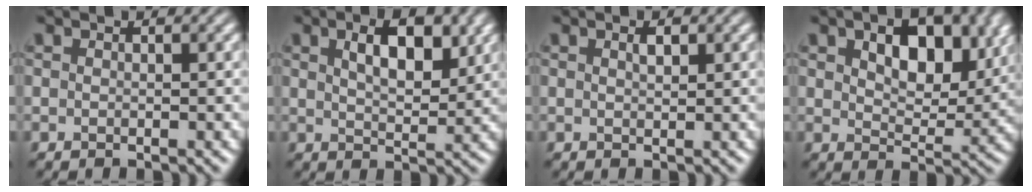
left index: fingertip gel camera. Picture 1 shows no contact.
{"total": 4.8, "force": [2.1, 2.1, 3.8], "torque": [-0.062, 0.004, 0.036]}
{"total": 1.0, "force": [0.5, 0.3, 0.7], "torque": [-0.015, 0.000, 0.010]}
{"total": 7.0, "force": [2.8, 3.9, 5.1], "torque": [-0.078, -0.006, 0.044]}